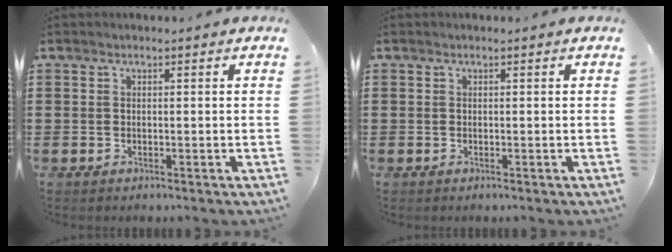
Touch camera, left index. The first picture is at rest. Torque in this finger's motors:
{"motor_torque": [0.01, -0.01, 0.00, 0.00]}